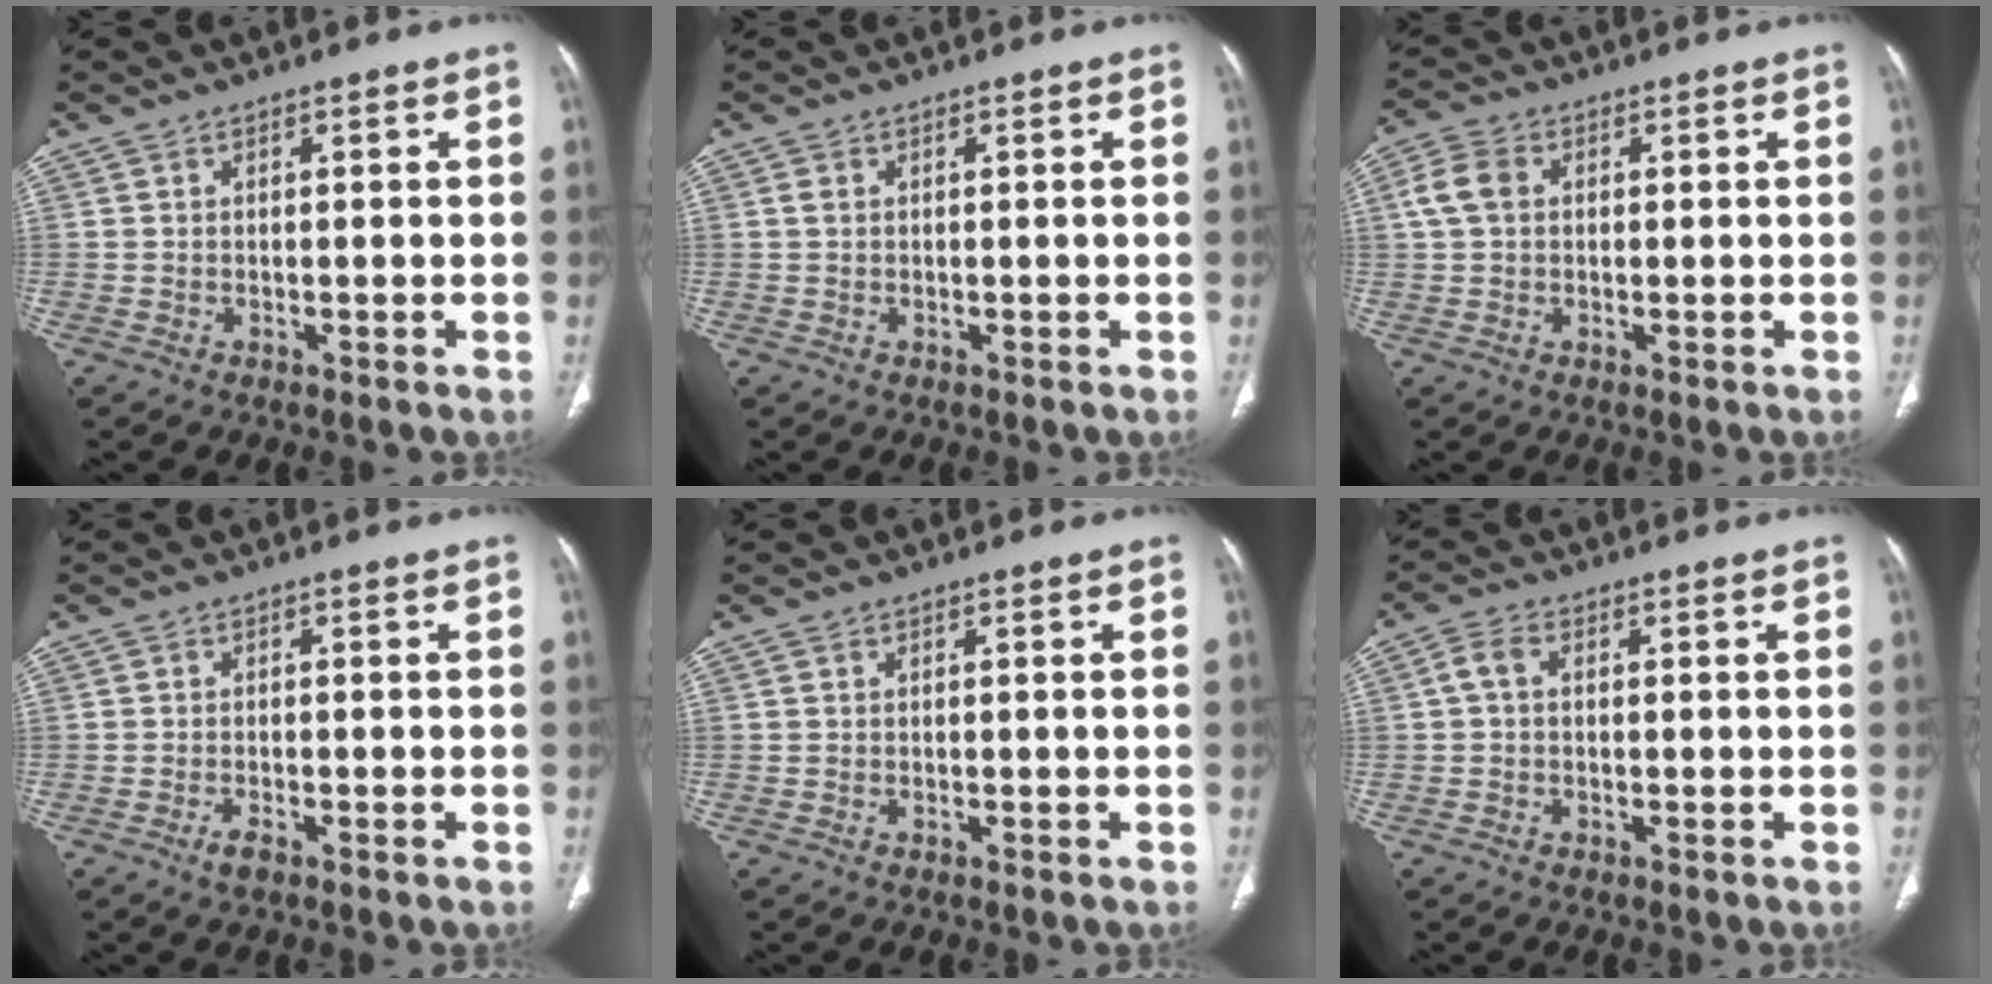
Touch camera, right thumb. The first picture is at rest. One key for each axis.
{"total": 0.9, "fx": 0.3, "fy": 0.6, "fz": 0.6, "tx": -0.011, "ty": 0.003, "tz": 0.007}
{"total": 5.5, "fx": 1.1, "fy": 4.1, "fz": 3.5, "tx": -0.072, "ty": 0.011, "tz": 0.019}
{"total": 1.7, "fx": -1.1, "fy": 0.5, "fz": 1.1, "tx": -0.029, "ty": 0.002, "tz": -0.022}
{"total": 0.0}
{"total": 2.8, "fx": 0.1, "fy": 1.8, "fz": 2.2, "tx": -0.042, "ty": 0.008, "tz": -0.004}